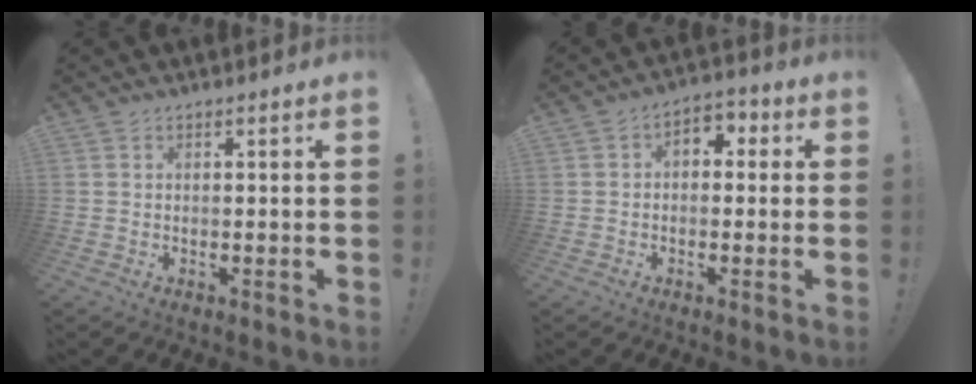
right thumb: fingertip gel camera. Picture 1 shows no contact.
{"total": 4.3, "force": [-0.4, 3.3, 2.8], "torque": [-0.036, 0.011, -0.006]}